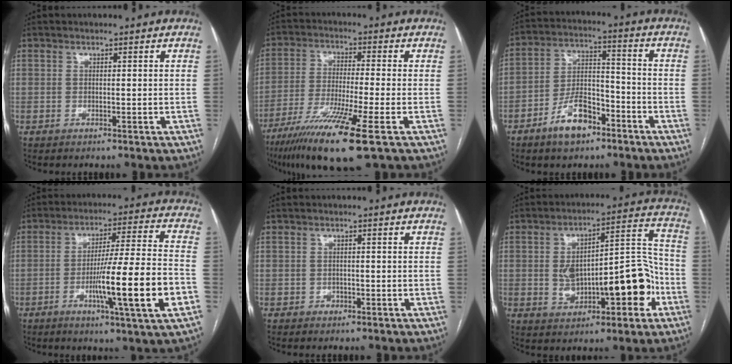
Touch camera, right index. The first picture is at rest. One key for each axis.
{"total": 13.7, "fx": -8.0, "fy": -0.5, "fz": 11.1, "tx": -0.224, "ty": -0.039, "tz": -0.142}
{"total": 9.5, "fx": -5.9, "fy": 4.5, "fz": 6.0, "tx": -0.118, "ty": 0.019, "tz": -0.103}
{"total": 15.8, "fx": -4.8, "fy": -0.4, "fz": 15.1, "tx": -0.251, "ty": -0.009, "tz": -0.077}
{"total": 1.3, "fx": -0.6, "fy": 1.1, "fz": 0.1, "tx": 0.003, "ty": 0.005, "tz": -0.011}
{"total": 16.6, "fx": -3.6, "fy": 6.3, "fz": 14.9, "tx": -0.229, "ty": 0.040, "tz": -0.040}